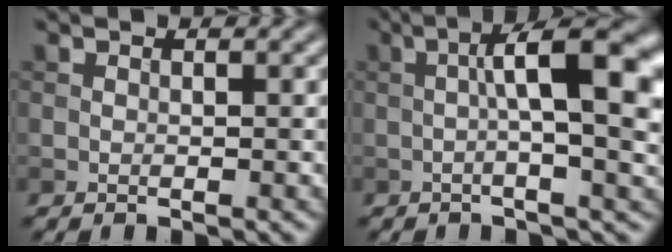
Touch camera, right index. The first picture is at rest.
{"total": 10.0, "force": [1.0, 2.5, 9.7], "torque": [-0.136, 0.016, 0.007]}